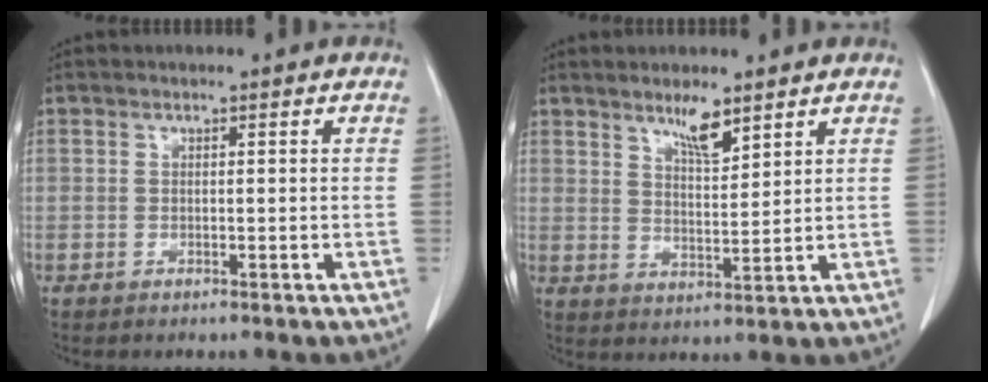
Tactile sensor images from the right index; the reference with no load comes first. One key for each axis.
{"total": 5.0, "fx": 3.7, "fy": 0.9, "fz": 3.3, "tx": -0.061, "ty": -0.007, "tz": 0.068}